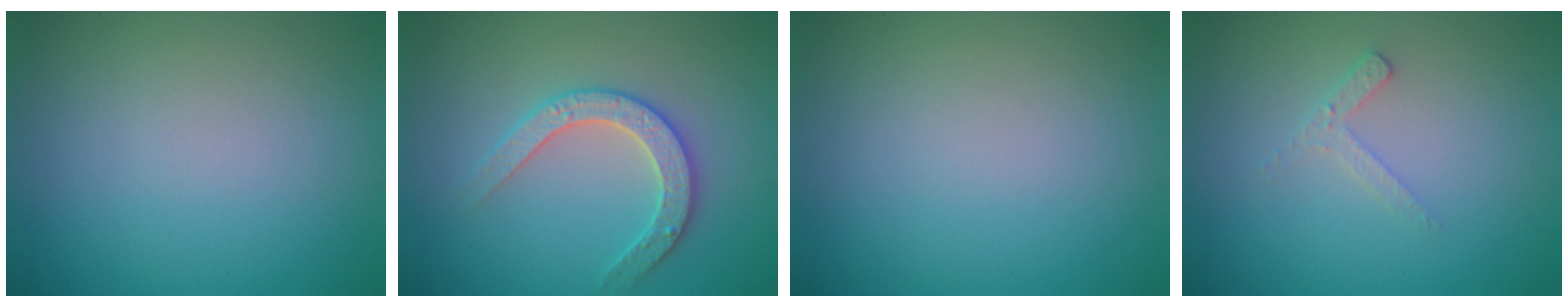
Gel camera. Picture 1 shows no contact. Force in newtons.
{"total": 3.0, "press": 2.9, "slide": 0.5}
{"total": 0.0}
{"total": 1.6, "press": 1.5, "slide": 0.4}